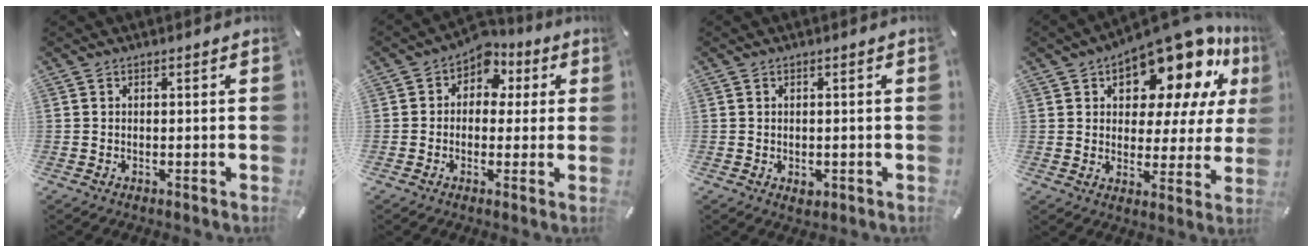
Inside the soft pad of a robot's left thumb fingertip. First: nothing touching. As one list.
[{"total": 5.8, "force": [1.2, 5.2, 2.4], "torque": [-0.040, -0.006, 0.015]}, {"total": 1.7, "force": [-0.5, 1.4, 0.9], "torque": [-0.016, 0.003, -0.009]}, {"total": 18.5, "force": [13.1, 8.5, 10.1], "torque": [-0.156, -0.099, 0.221]}]